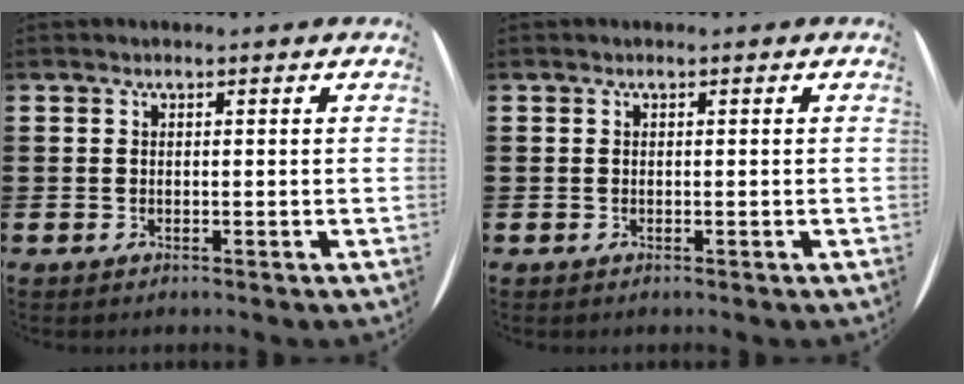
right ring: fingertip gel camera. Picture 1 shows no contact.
{"total": 0.0}